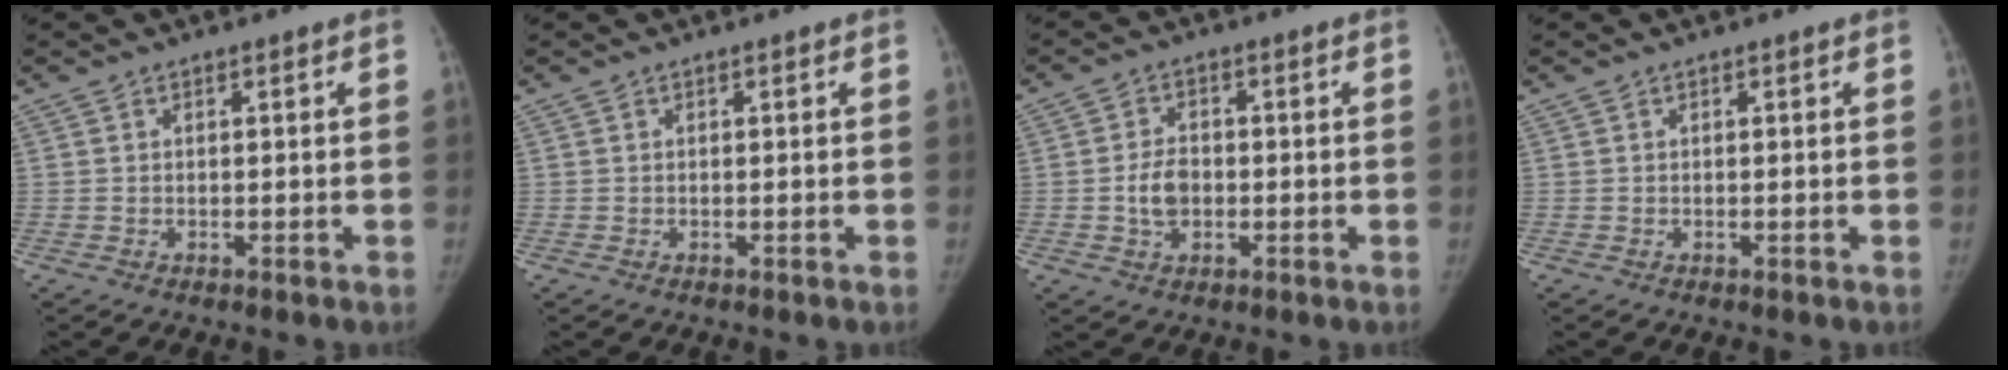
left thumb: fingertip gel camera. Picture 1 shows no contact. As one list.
[{"total": 0.0}, {"total": 5.0, "force": [-0.9, 3.6, 3.4], "torque": [-0.047, 0.010, -0.018]}, {"total": 0.0}]